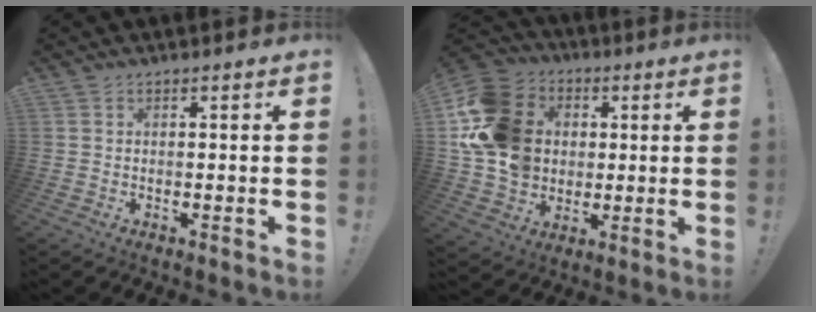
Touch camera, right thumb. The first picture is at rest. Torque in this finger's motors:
{"motor_torque": [1.87, 3.13, 0.93, -0.54, 0.17]}